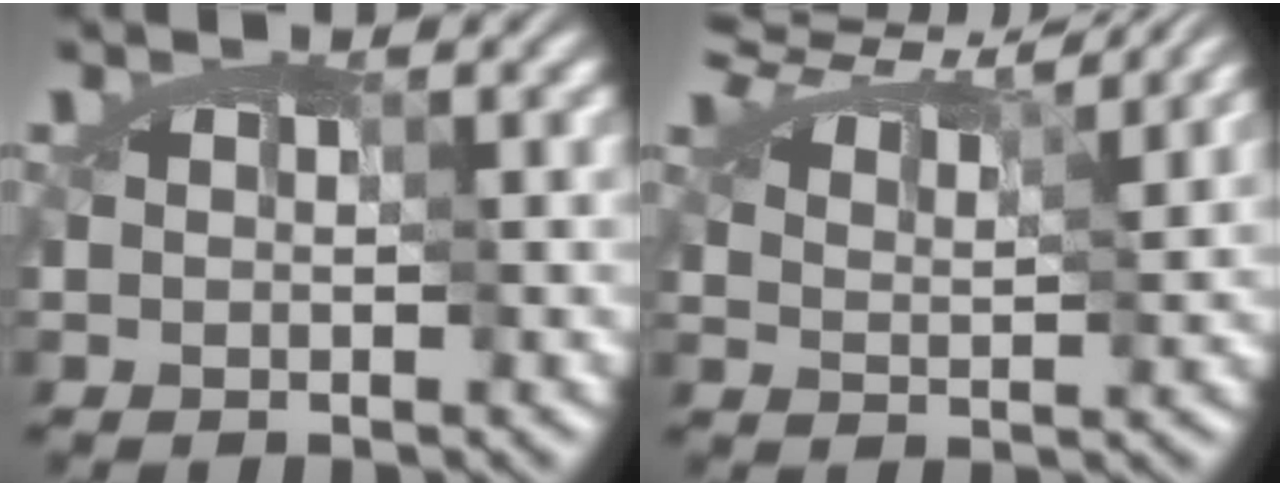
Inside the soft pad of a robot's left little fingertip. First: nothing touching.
{"total": 6.8, "force": [5.9, 1.6, 3.0], "torque": [-0.077, 0.010, 0.075]}